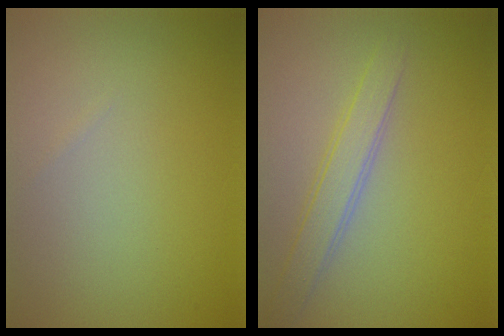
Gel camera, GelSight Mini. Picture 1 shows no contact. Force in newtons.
{"total": 2.5, "press": 2.5, "slide": 0.1}